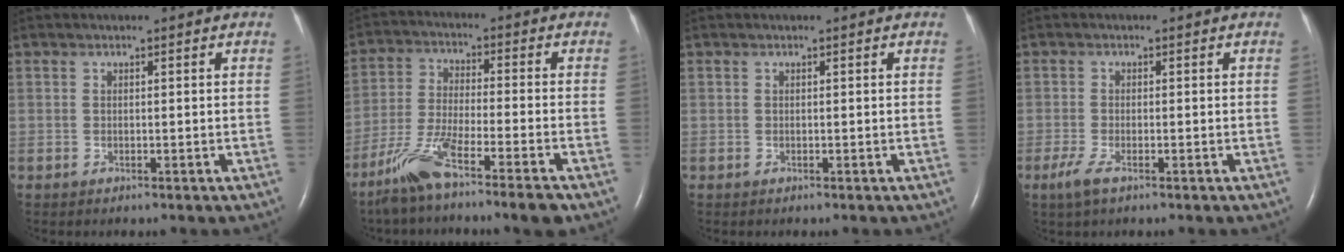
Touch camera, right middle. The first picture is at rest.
{"total": 10.5, "force": [-7.3, 0.1, 7.5], "torque": [-0.151, -0.026, -0.138]}
{"total": 0.0}
{"total": 2.7, "force": [-1.6, 0.7, 2.1], "torque": [-0.054, -0.006, -0.034]}